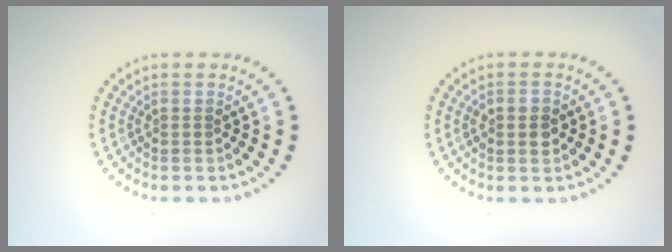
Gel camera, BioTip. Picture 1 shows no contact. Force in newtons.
{"total": 2.4, "press": 2.4, "slide": 0.1}